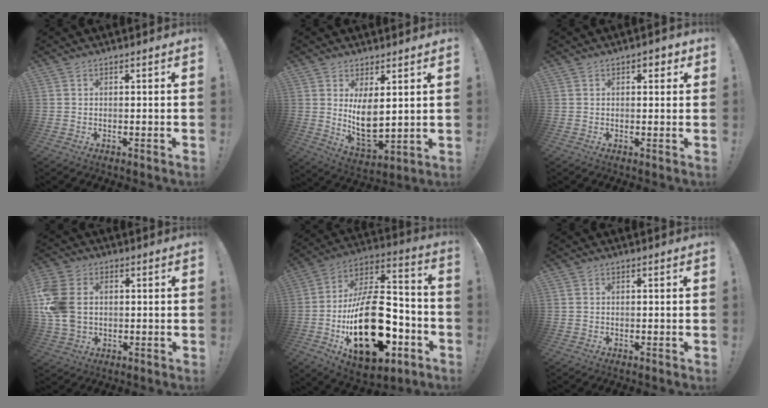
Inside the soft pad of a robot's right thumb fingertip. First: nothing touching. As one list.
[{"total": 10.2, "force": [3.3, 5.4, 8.0], "torque": [-0.148, -0.036, 0.064]}, {"total": 2.1, "force": [0.5, 1.5, 1.4], "torque": [-0.005, -0.003, 0.003]}, {"total": 13.0, "force": [1.4, 9.6, 8.7], "torque": [-0.184, -0.003, 0.028]}, {"total": 30.3, "force": [-8.3, 16.4, 24.0], "torque": [-0.445, 0.056, -0.123]}, {"total": 0.5, "force": [0.2, 0.4, 0.3], "torque": [-0.006, 0.003, 0.003]}]